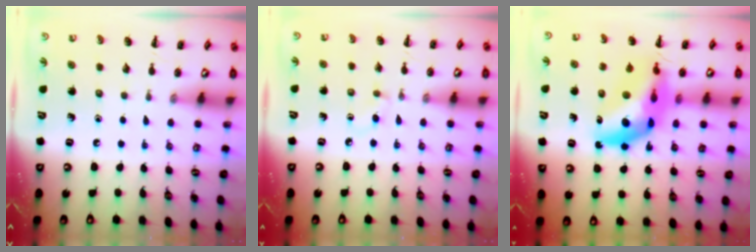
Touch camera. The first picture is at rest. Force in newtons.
{"total": 1.5, "press": 1.3, "slide": 0.8}
{"total": 16.2, "press": 15.6, "slide": 4.4}